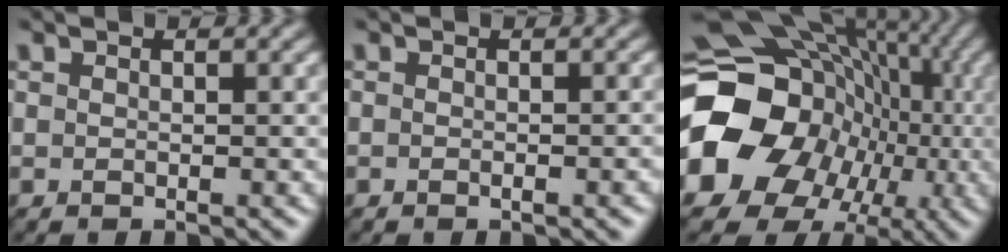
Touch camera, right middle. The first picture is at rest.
{"total": 1.6, "force": [-0.6, 0.6, 1.4], "torque": [0.005, 0.009, -0.008]}
{"total": 17.6, "force": [-3.0, 15.6, 7.6], "torque": [-0.148, -0.016, -0.068]}